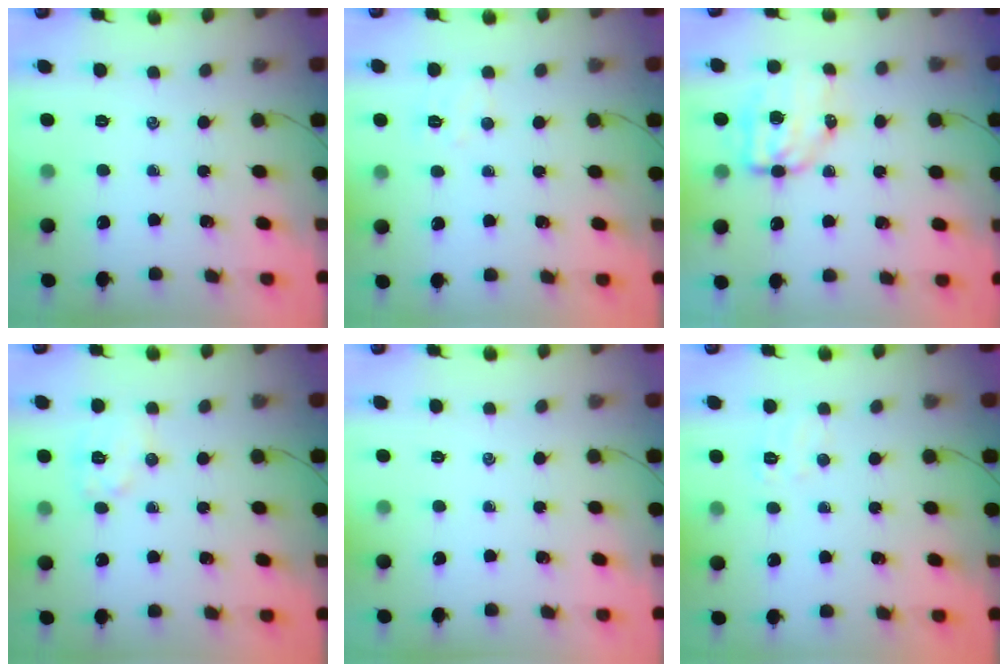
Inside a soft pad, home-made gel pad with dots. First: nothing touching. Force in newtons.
{"total": 3.8, "press": 3.7, "slide": 0.9}
{"total": 7.8, "press": 7.6, "slide": 1.5}
{"total": 6.4, "press": 6.4, "slide": 0.4}
{"total": 0.0}
{"total": 4.3, "press": 4.2, "slide": 1.0}